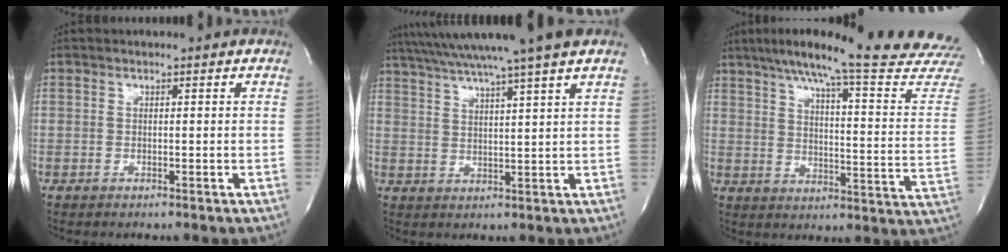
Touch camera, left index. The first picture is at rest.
{"total": 14.0, "force": [11.6, -2.1, 7.6], "torque": [-0.135, 0.002, 0.164]}
{"total": 27.5, "force": [24.4, -0.3, 12.7], "torque": [-0.193, -0.090, 0.302]}